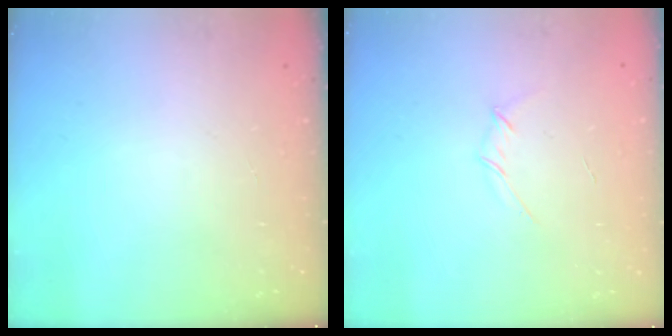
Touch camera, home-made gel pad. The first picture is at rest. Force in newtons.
{"total": 2.6, "press": 2.5, "slide": 0.8}